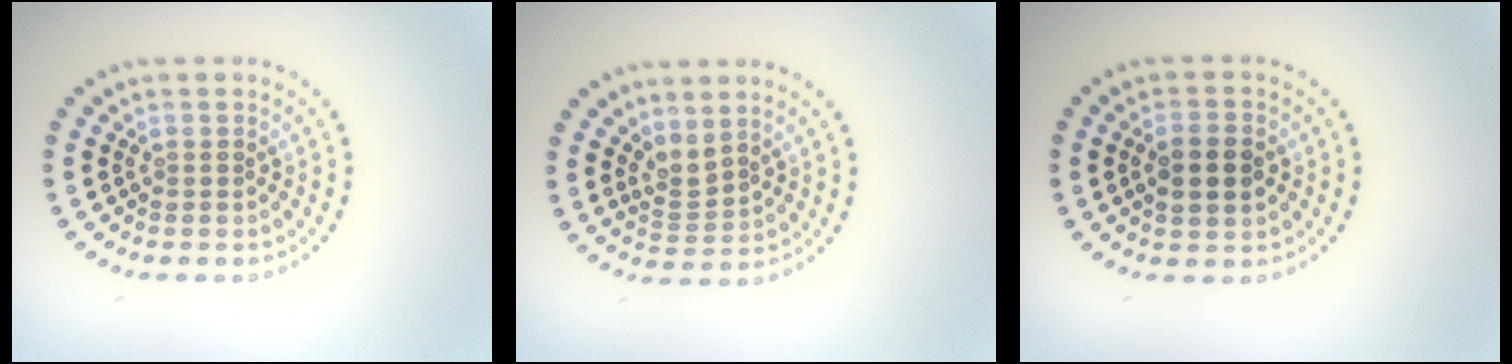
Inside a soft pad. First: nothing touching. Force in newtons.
{"total": 2.0, "press": 1.4, "slide": 1.4}
{"total": 2.9, "press": 2.9, "slide": 0.2}